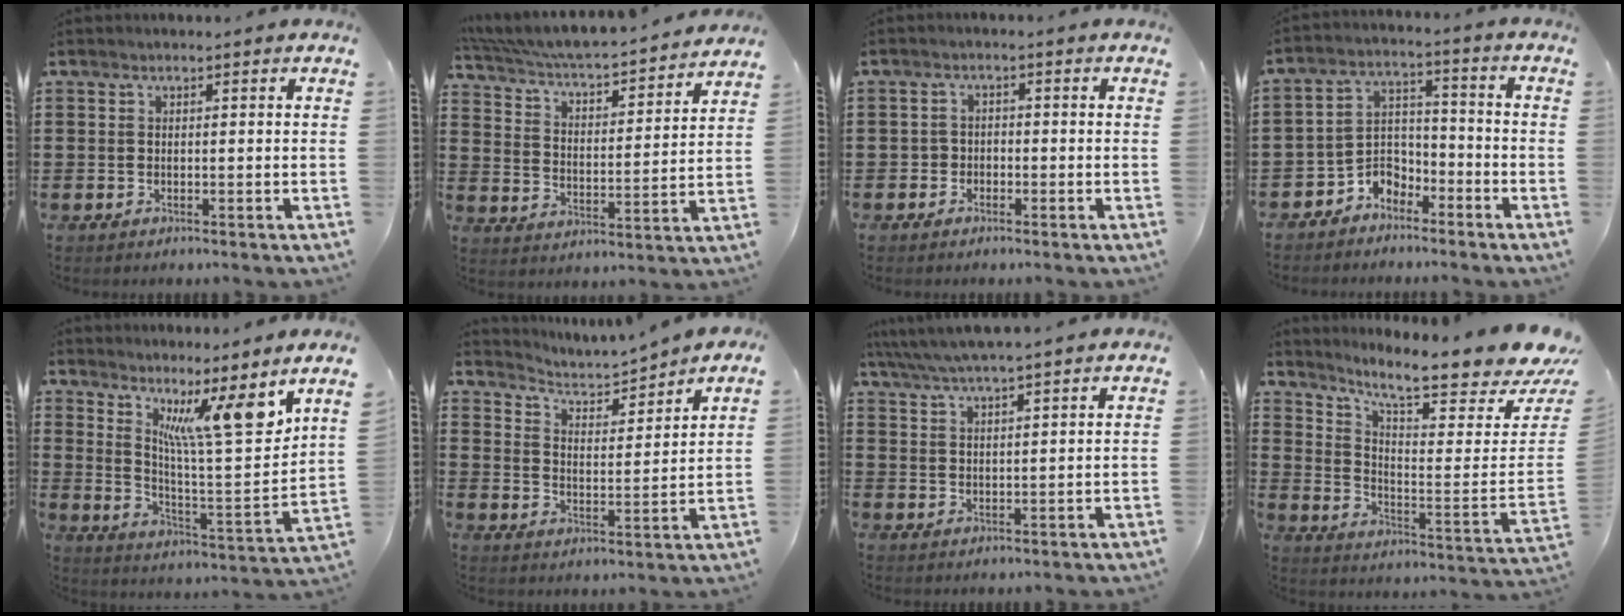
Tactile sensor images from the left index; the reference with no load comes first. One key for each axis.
{"total": 4.0, "fx": 3.8, "fy": 0.1, "fz": 1.3, "tx": -0.047, "ty": -0.039, "tz": 0.055}
{"total": 1.6, "fx": -1.2, "fy": 1.1, "fz": 0.0, "tx": -0.007, "ty": 0.004, "tz": -0.028}
{"total": 5.2, "fx": -4.5, "fy": 2.5, "fz": 0.6, "tx": -0.018, "ty": 0.009, "tz": -0.091}
{"total": 9.9, "fx": 6.6, "fy": 0.4, "fz": 7.4, "tx": -0.131, "ty": -0.052, "tz": 0.104}
{"total": 3.0, "fx": 3.0, "fy": 0.4, "fz": 0.5, "tx": -0.032, "ty": -0.026, "tz": 0.042}
{"total": 4.5, "fx": 4.1, "fy": -0.2, "fz": 1.7, "tx": -0.048, "ty": -0.017, "tz": 0.072}
{"total": 8.8, "fx": 7.7, "fy": -0.4, "fz": 4.3, "tx": -0.104, "ty": -0.075, "tz": 0.122}